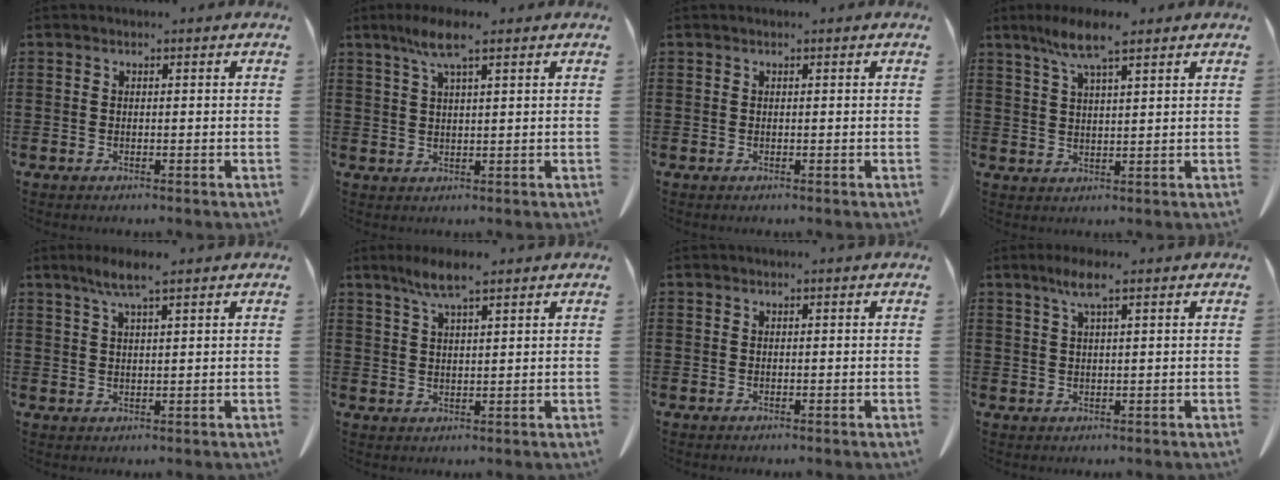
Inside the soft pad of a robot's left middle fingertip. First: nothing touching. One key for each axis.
{"total": 5.8, "fx": 3.4, "fy": 0.6, "fz": 4.6, "tx": -0.097, "ty": 0.004, "tz": 0.059}
{"total": 0.0}
{"total": 6.8, "fx": 4.5, "fy": 0.8, "fz": 5.0, "tx": -0.107, "ty": 0.002, "tz": 0.079}
{"total": 4.3, "fx": 2.8, "fy": 0.3, "fz": 3.3, "tx": -0.070, "ty": 0.005, "tz": 0.048}
{"total": 5.4, "fx": 3.7, "fy": 0.7, "fz": 3.9, "tx": -0.084, "ty": 0.004, "tz": 0.064}
{"total": 0.0}
{"total": 3.9, "fx": 2.2, "fy": 0.5, "fz": 3.1, "tx": -0.067, "ty": 0.003, "tz": 0.038}